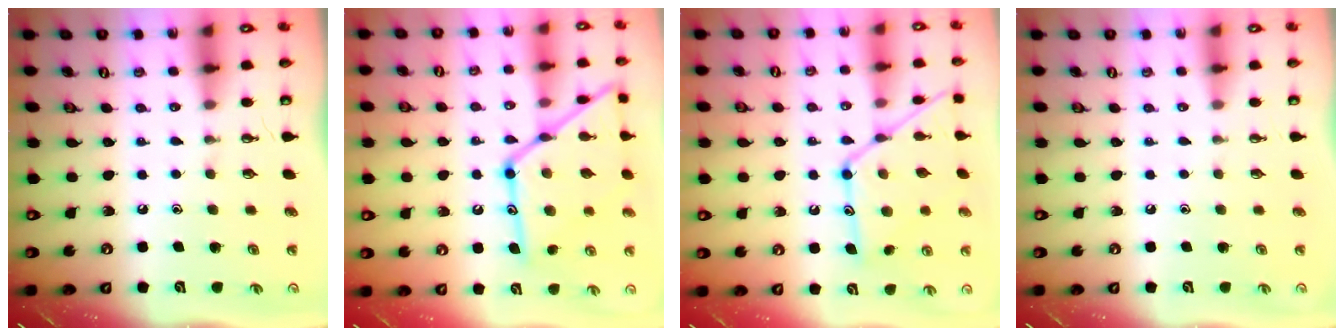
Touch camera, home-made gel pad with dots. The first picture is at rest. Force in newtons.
{"total": 21.7, "press": 21.6, "slide": 1.7}
{"total": 15.7, "press": 15.7, "slide": 1.2}
{"total": 0.0}